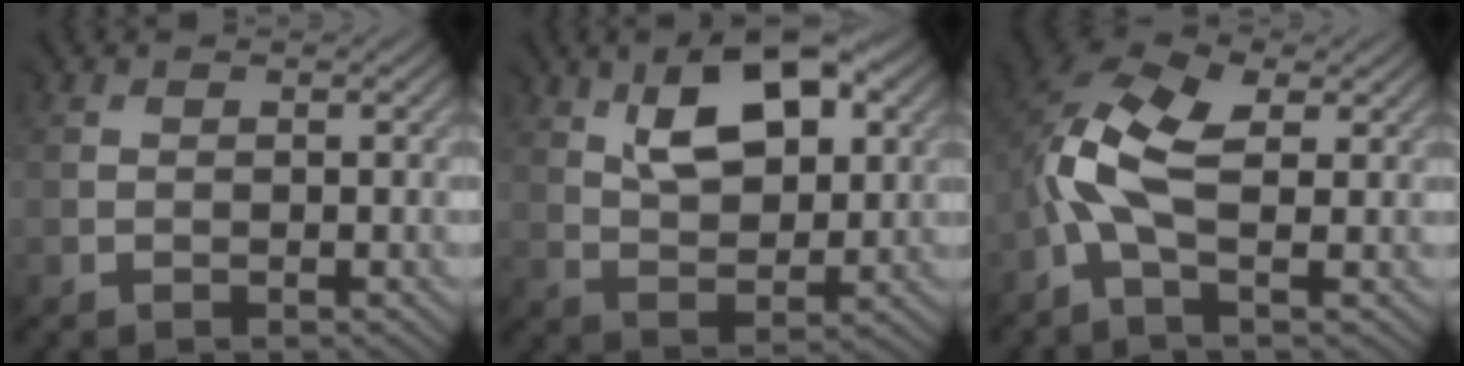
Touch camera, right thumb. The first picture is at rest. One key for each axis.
{"total": 9.1, "fx": 5.1, "fy": 4.4, "fz": 6.2, "tx": -0.105, "ty": 0.010, "tz": 0.089}
{"total": 8.3, "fx": 0.5, "fy": 4.0, "fz": 7.2, "tx": -0.163, "ty": 0.014, "tz": -0.002}